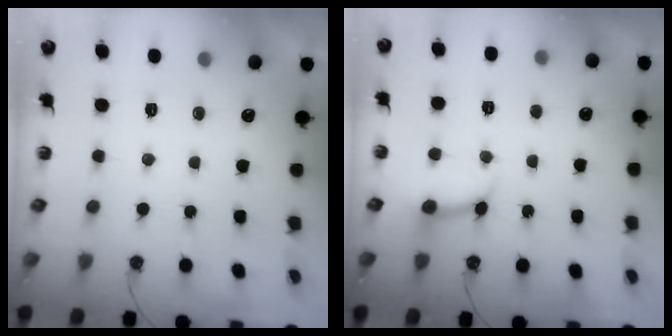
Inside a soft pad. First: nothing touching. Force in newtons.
{"total": 8.0, "press": 8.0, "slide": 0.7}